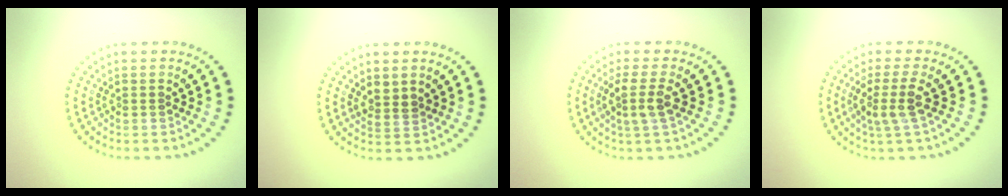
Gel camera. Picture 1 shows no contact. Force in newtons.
{"total": 1.4, "press": 1.1, "slide": 0.8}
{"total": 2.4, "press": 1.9, "slide": 1.5}
{"total": 2.5, "press": 1.9, "slide": 1.6}